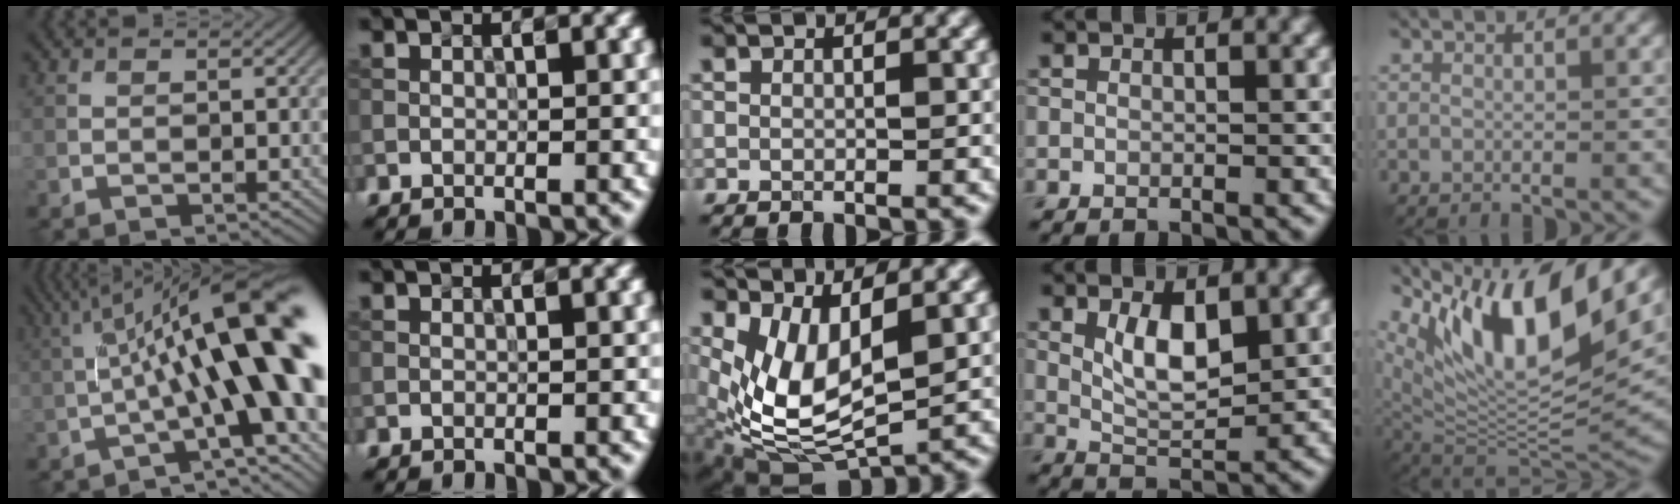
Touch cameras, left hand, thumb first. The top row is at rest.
{"thumb": {"total": 18.0, "force": [0.3, 3.9, 17.6], "torque": [-0.235, 0.039, 0.016]}, "middle": {"total": 7.5, "force": [1.0, 3.7, 6.4], "torque": [-0.140, -0.014, 0.021]}, "ring": {"total": 3.9, "force": [1.3, 1.7, 3.3], "torque": [-0.066, -0.004, 0.027]}, "little": {"total": 13.7, "force": [6.3, 4.5, 11.2], "torque": [-0.202, 0.003, 0.119]}}